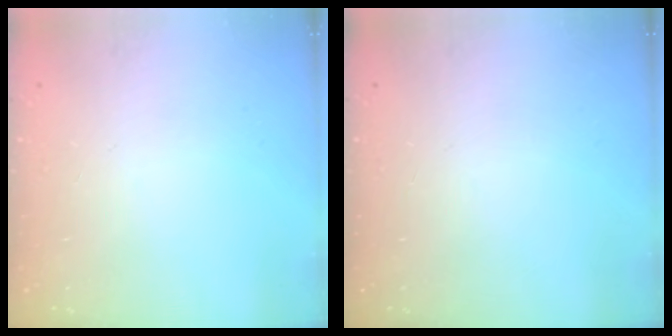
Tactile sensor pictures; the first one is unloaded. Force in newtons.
{"total": 0.0}